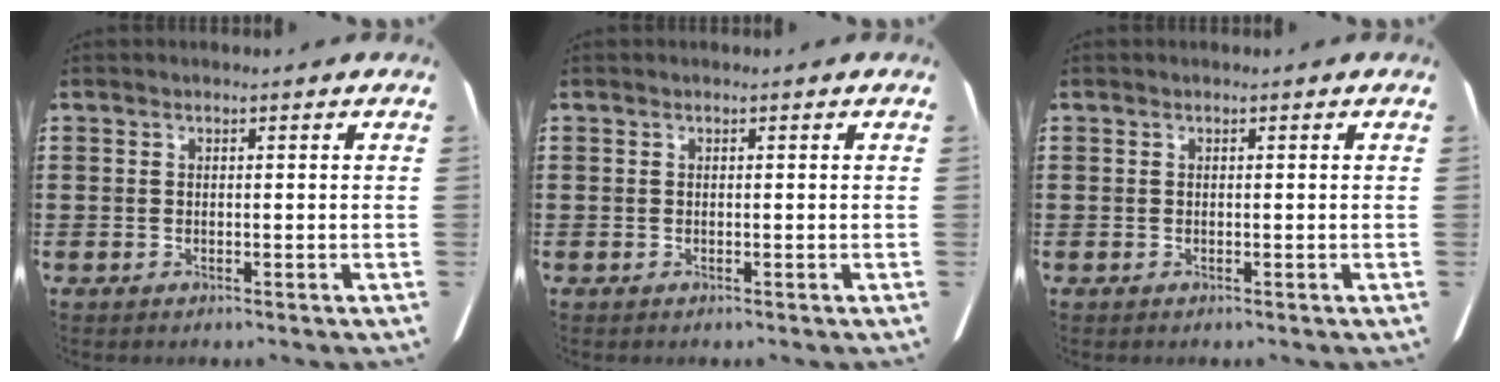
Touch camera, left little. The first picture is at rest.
{"total": 0.0}
{"total": 0.0}